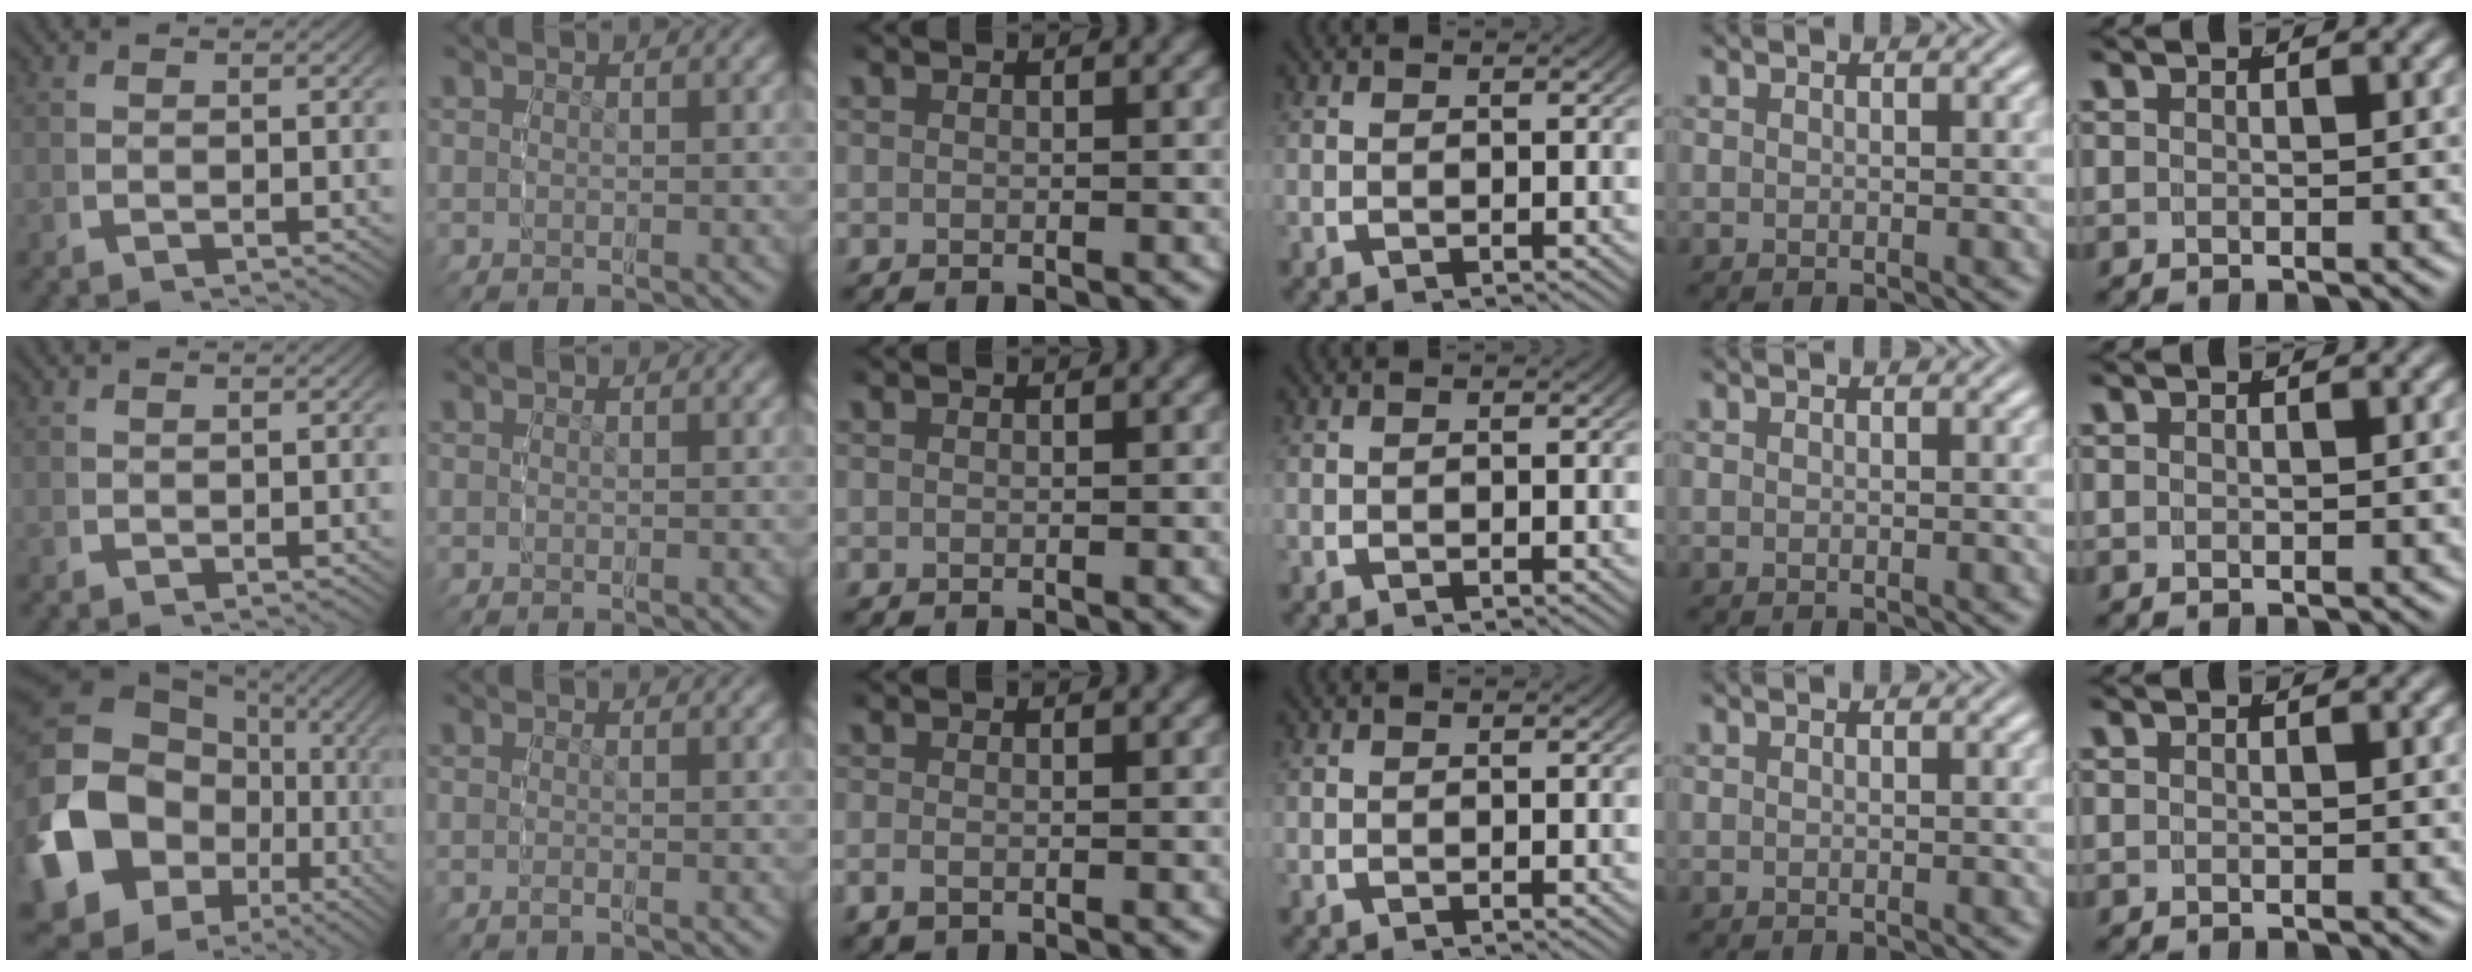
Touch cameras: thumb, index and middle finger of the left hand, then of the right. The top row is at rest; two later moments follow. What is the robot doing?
{"motion": "grasp_and_lifting", "object": "backpack"}